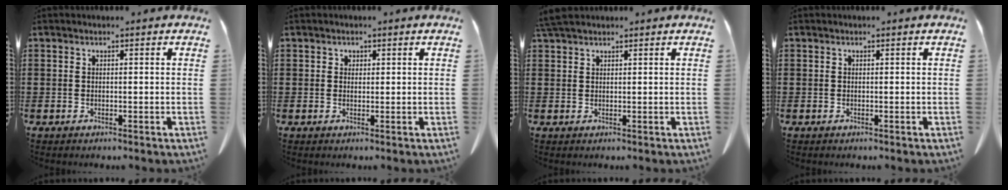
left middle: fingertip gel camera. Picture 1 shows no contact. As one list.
[{"total": 0.7, "force": [0.4, 0.5, 0.1], "torque": [-0.004, 0.001, 0.009]}, {"total": 2.6, "force": [2.2, 0.6, 1.2], "torque": [-0.030, 0.001, 0.044]}, {"total": 0.0}]